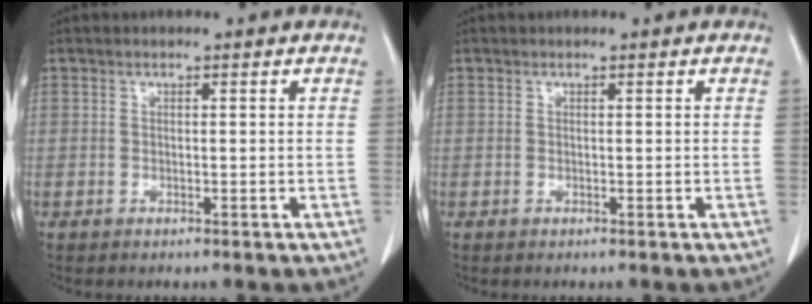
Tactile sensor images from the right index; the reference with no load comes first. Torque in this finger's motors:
{"motor_torque": [-0.30, 0.05, -0.03, -0.01]}